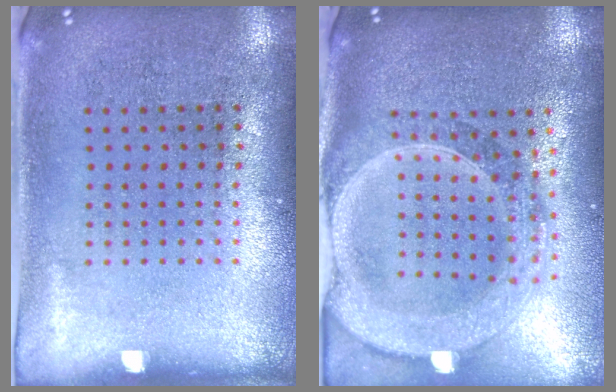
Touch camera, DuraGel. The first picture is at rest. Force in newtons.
{"total": 2.7, "press": 2.4, "slide": 1.4}